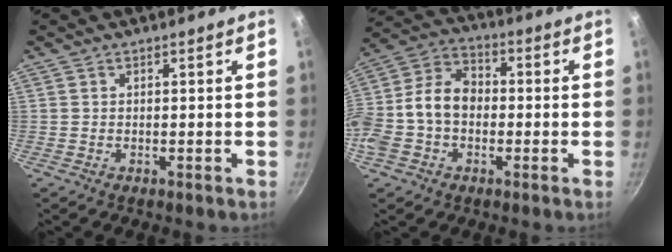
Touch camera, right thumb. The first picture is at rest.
{"total": 14.0, "force": [-1.9, 10.2, 9.4], "torque": [-0.160, 0.046, -0.051]}